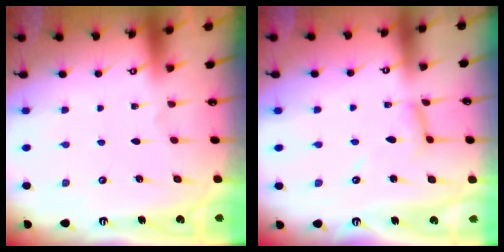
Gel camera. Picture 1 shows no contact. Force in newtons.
{"total": 5.5, "press": 5.5, "slide": 0.3}